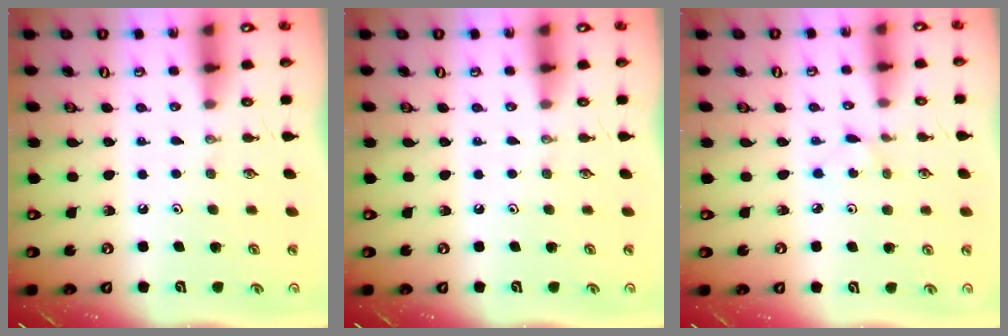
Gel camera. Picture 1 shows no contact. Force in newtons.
{"total": 0.0}
{"total": 1.5, "press": 1.4, "slide": 0.2}